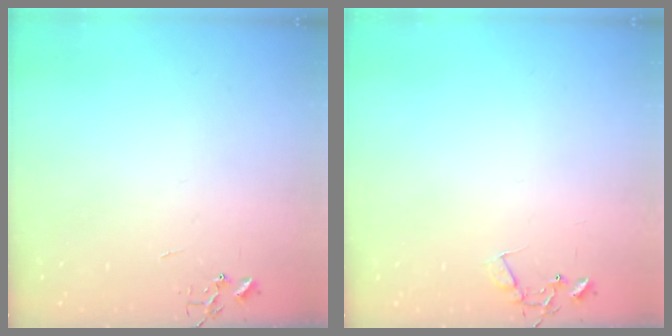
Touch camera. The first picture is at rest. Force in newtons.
{"total": 7.1, "press": 7.1, "slide": 0.5}